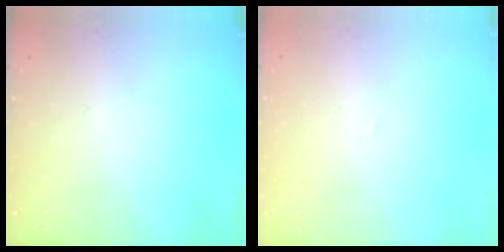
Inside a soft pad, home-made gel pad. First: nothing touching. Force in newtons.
{"total": 0.9, "press": 0.9, "slide": 0.1}